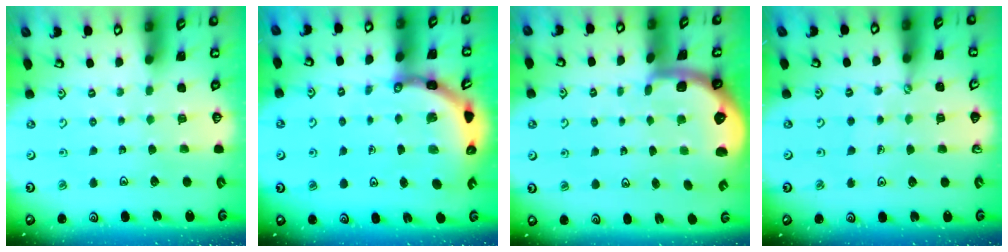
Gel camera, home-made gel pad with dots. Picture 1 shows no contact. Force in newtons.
{"total": 6.3, "press": 6.3, "slide": 0.8}
{"total": 2.4, "press": 2.3, "slide": 0.8}
{"total": 1.4, "press": 1.3, "slide": 0.1}